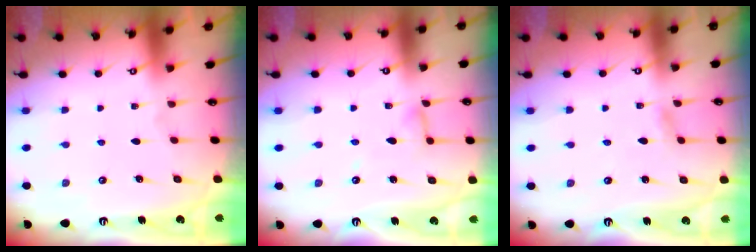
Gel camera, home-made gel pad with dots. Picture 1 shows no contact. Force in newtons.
{"total": 4.2, "press": 4.2, "slide": 0.2}
{"total": 3.0, "press": 3.0, "slide": 0.3}